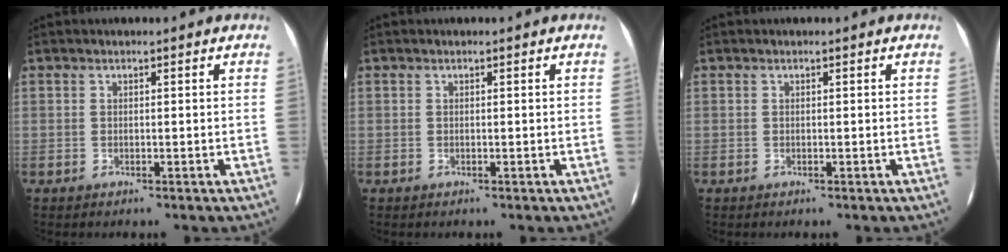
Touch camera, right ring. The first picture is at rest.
{"total": 0.0}
{"total": 0.0}